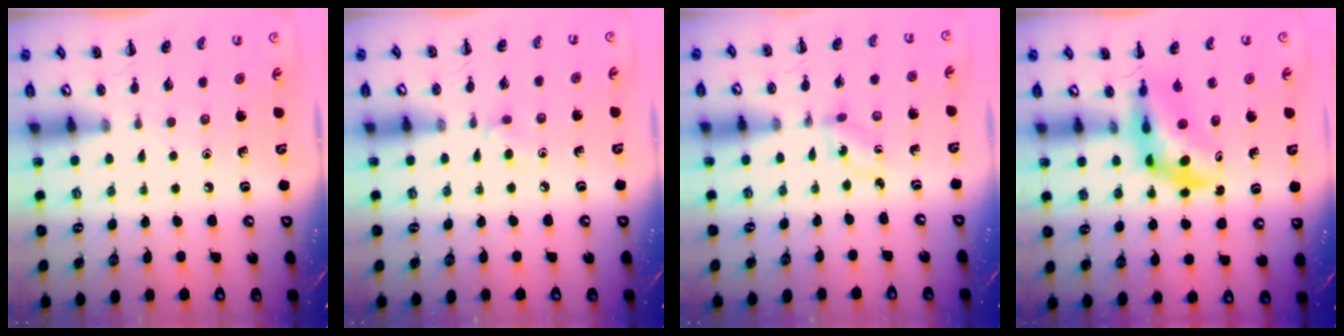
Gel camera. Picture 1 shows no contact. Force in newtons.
{"total": 4.2, "press": 4.0, "slide": 1.3}
{"total": 0.9, "press": 0.8, "slide": 0.5}
{"total": 5.7, "press": 5.5, "slide": 1.4}